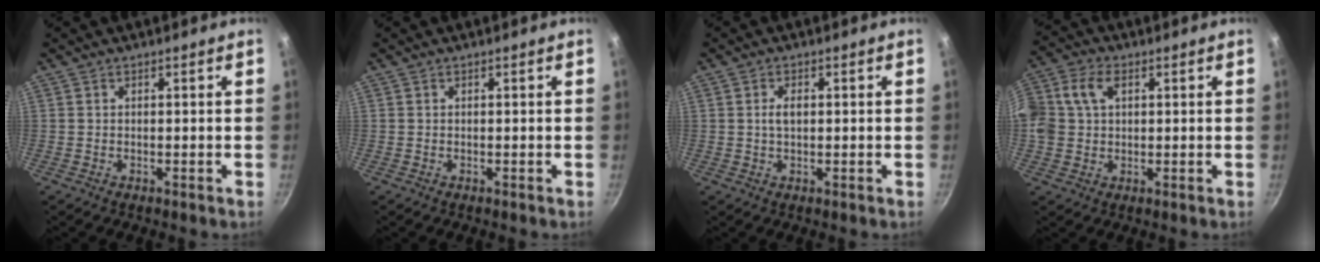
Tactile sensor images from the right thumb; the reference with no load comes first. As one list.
[{"total": 0.0}, {"total": 2.5, "force": [0.3, 1.4, 2.1], "torque": [-0.032, 0.004, 0.006]}, {"total": 13.0, "force": [3.0, 9.9, 8.0], "torque": [-0.184, 0.037, 0.049]}]